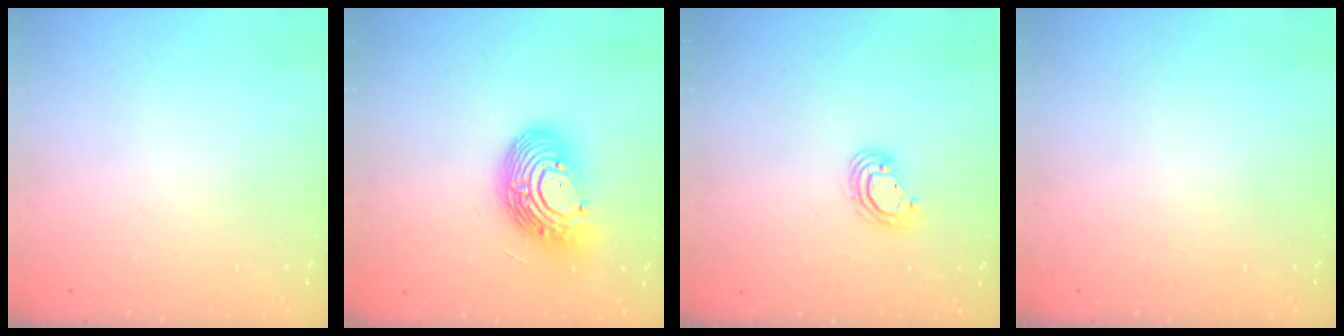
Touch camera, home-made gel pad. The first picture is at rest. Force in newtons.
{"total": 15.1, "press": 15.1, "slide": 1.4}
{"total": 5.7, "press": 5.7, "slide": 0.5}
{"total": 0.0}